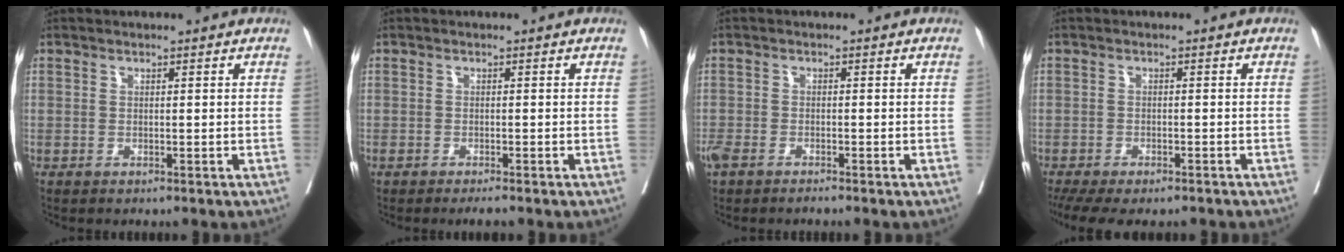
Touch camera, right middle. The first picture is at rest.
{"total": 1.6, "force": [-1.3, 0.1, 0.9], "torque": [-0.011, -0.005, -0.020]}
{"total": 3.7, "force": [-2.9, 1.3, 1.9], "torque": [-0.041, -0.004, -0.054]}
{"total": 10.3, "force": [-8.1, 3.8, 5.2], "torque": [-0.101, -0.007, -0.113]}